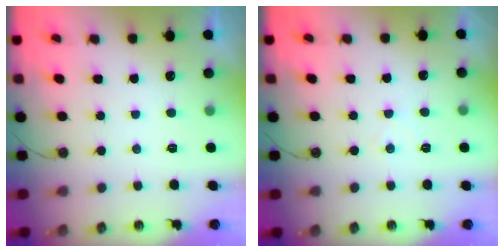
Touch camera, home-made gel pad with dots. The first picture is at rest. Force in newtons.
{"total": 3.8, "press": 3.8, "slide": 0.5}